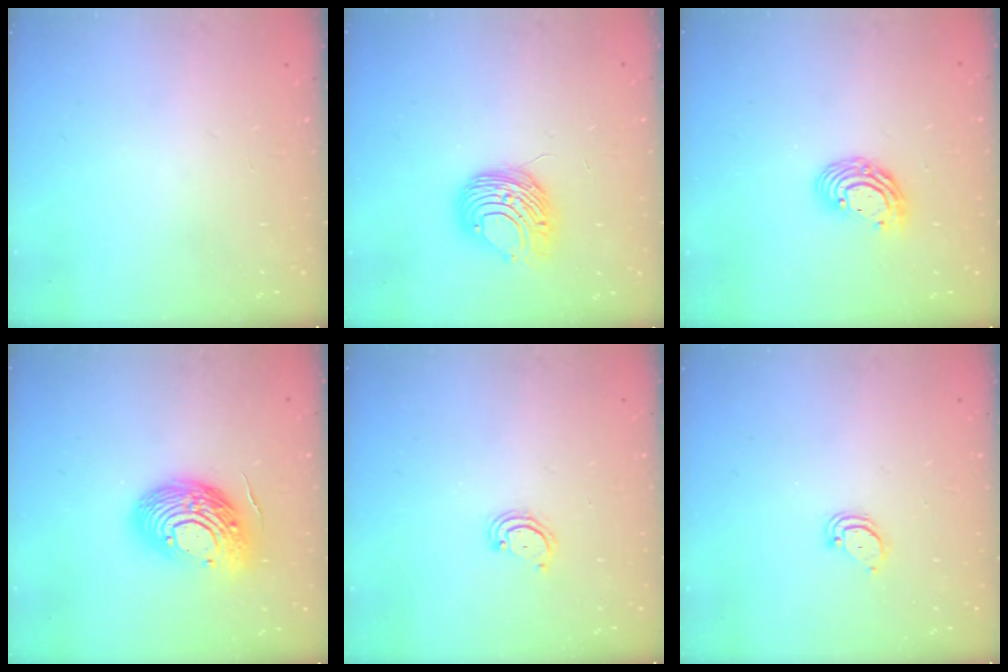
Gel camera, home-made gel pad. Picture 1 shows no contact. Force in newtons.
{"total": 8.9, "press": 8.9, "slide": 0.5}
{"total": 8.7, "press": 8.6, "slide": 1.2}
{"total": 18.7, "press": 18.7, "slide": 1.6}
{"total": 3.3, "press": 3.3, "slide": 0.5}
{"total": 2.6, "press": 2.6, "slide": 0.2}